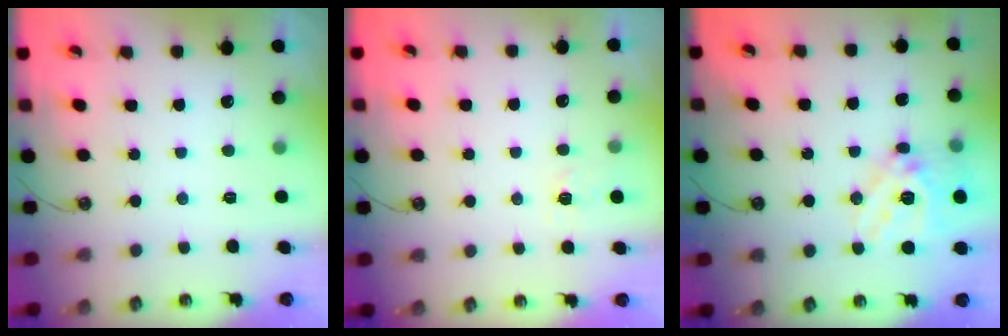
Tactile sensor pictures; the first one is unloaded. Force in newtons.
{"total": 3.3, "press": 3.2, "slide": 0.6}
{"total": 18.3, "press": 18.2, "slide": 1.9}